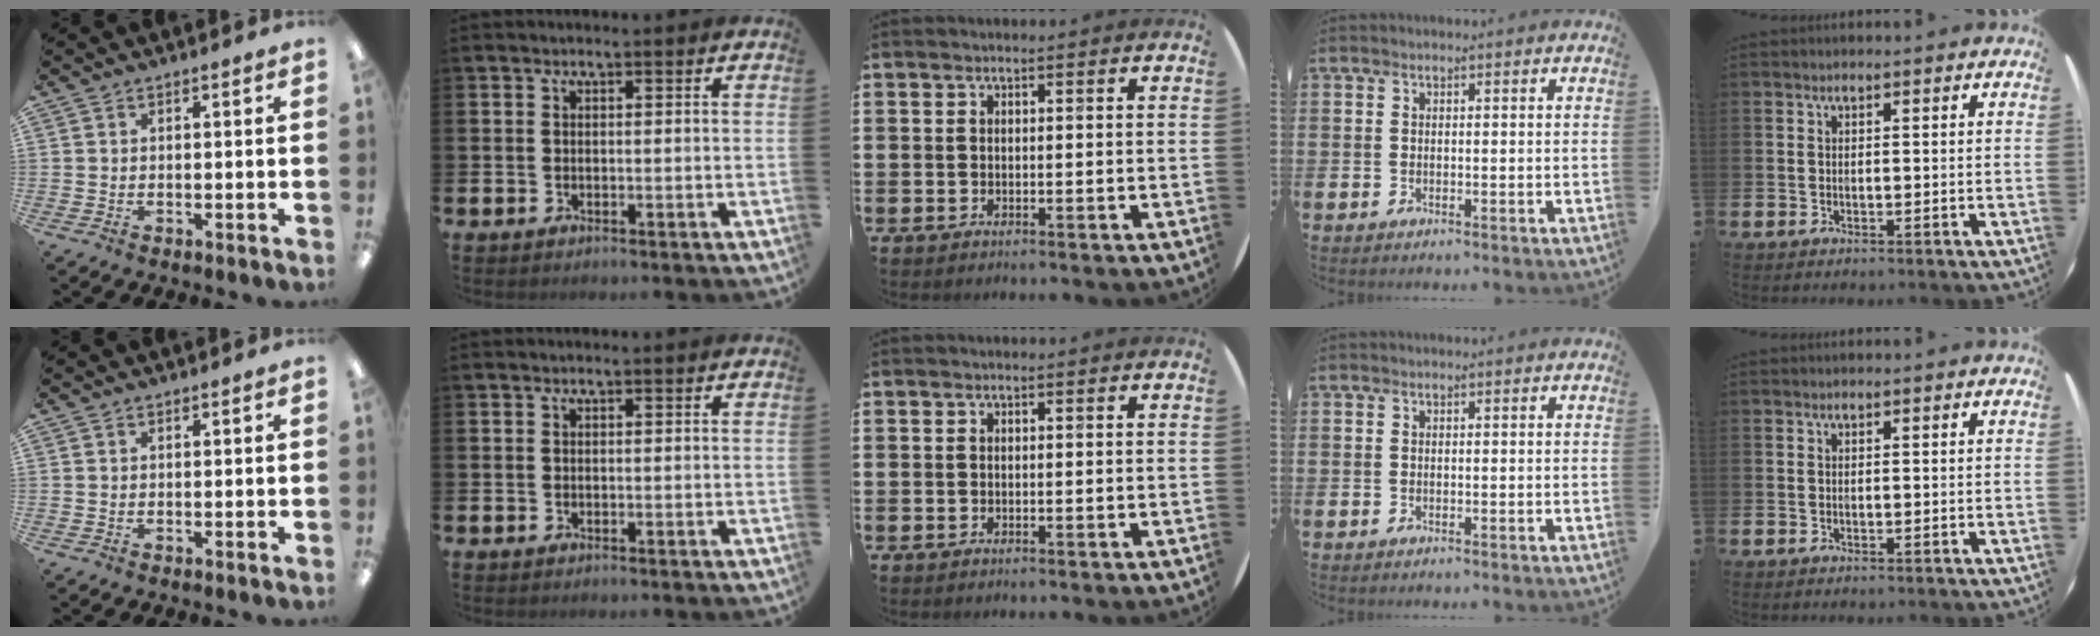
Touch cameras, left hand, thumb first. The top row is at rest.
{}